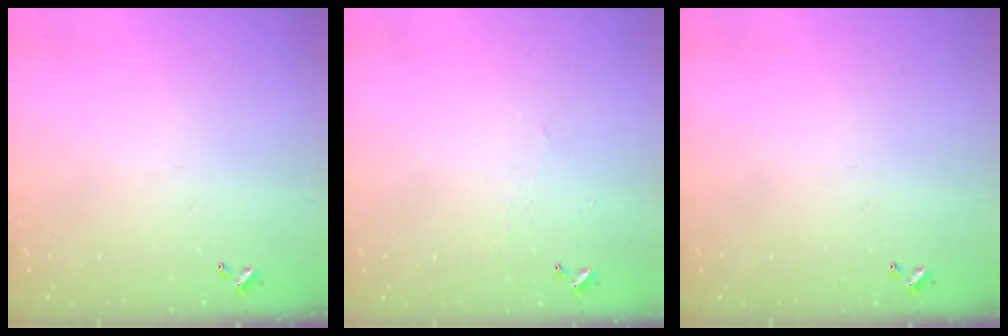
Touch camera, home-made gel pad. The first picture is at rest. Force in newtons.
{"total": 0.8, "press": 0.7, "slide": 0.4}
{"total": 0.0}